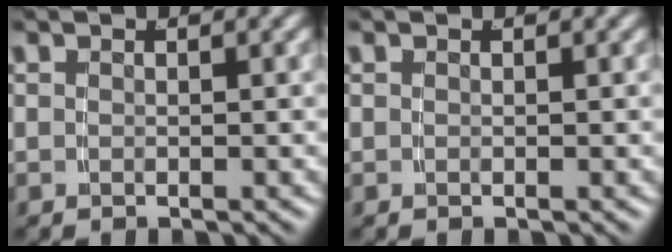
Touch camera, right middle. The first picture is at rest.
{"total": 0.0}